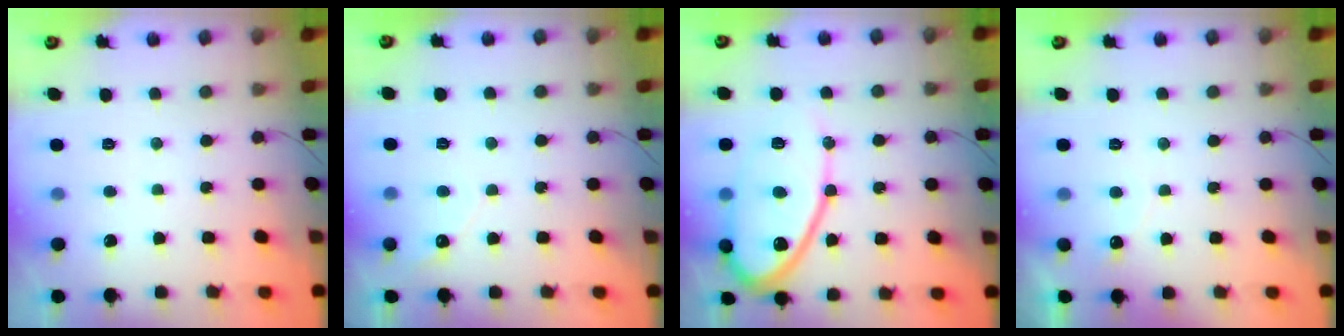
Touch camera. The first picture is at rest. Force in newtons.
{"total": 2.7, "press": 2.7, "slide": 0.2}
{"total": 15.4, "press": 15.4, "slide": 1.3}
{"total": 3.0, "press": 3.0, "slide": 0.1}